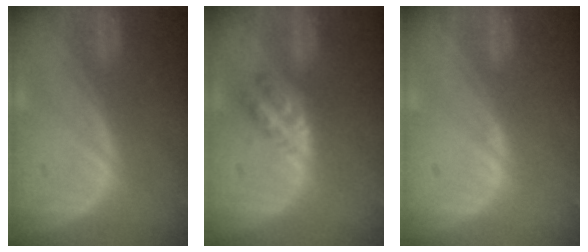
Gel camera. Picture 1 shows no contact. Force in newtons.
{"total": 4.7, "press": 4.1, "slide": 2.2}
{"total": 0.6, "press": 0.2, "slide": 0.5}